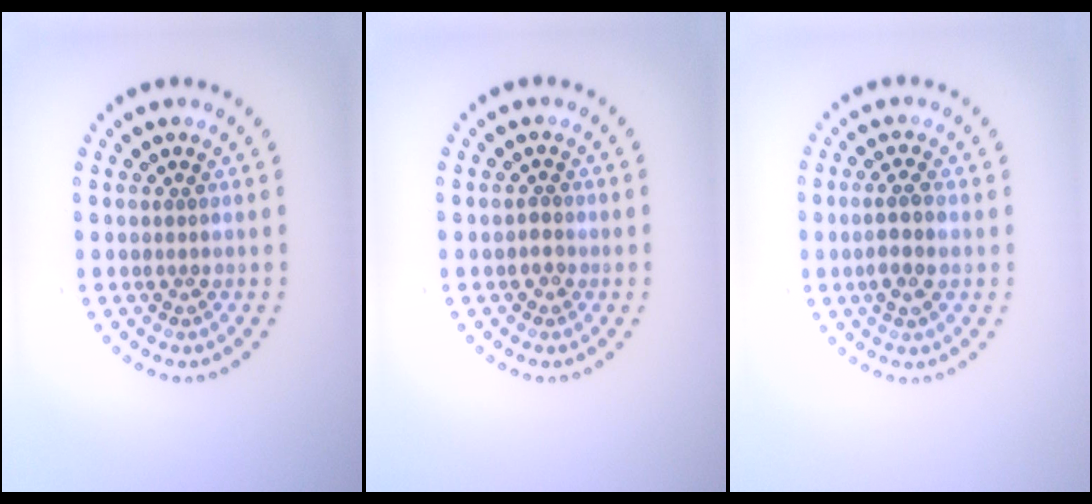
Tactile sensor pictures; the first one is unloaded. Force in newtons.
{"total": 0.6, "press": 0.5, "slide": 0.3}
{"total": 2.5, "press": 2.3, "slide": 0.8}